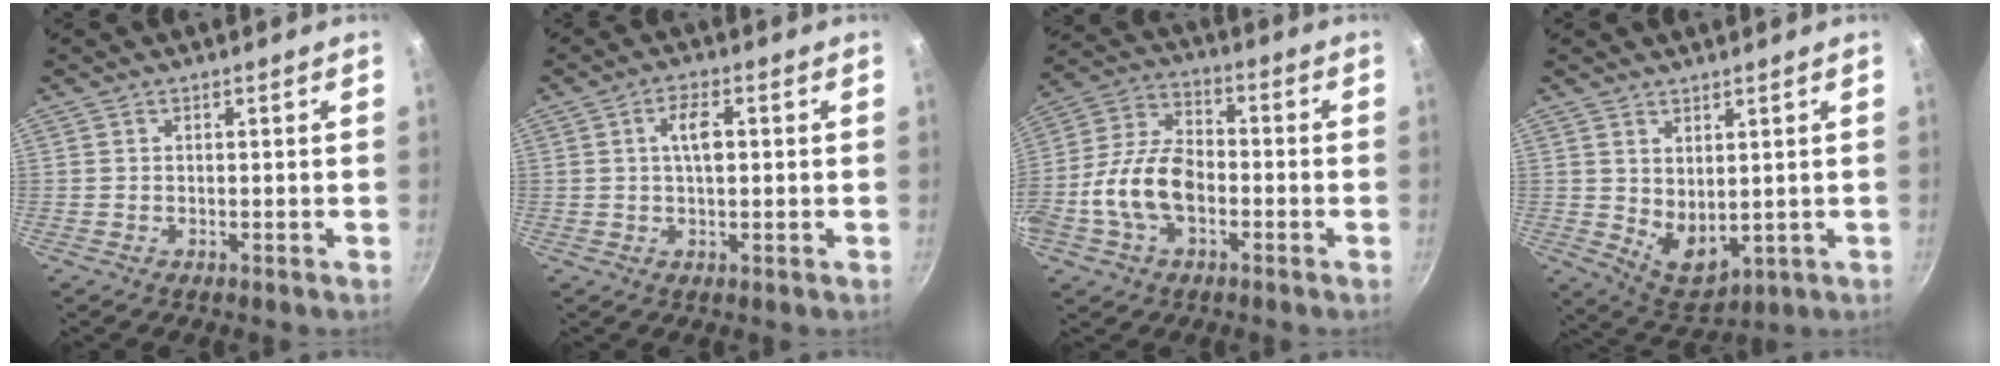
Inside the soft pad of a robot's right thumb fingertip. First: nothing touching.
{"total": 4.8, "force": [0.7, 2.0, 4.2], "torque": [-0.074, 0.008, 0.009]}
{"total": 13.6, "force": [-3.3, 8.6, 10.0], "torque": [-0.174, 0.039, -0.073]}
{"total": 7.1, "force": [1.7, 4.4, 5.4], "torque": [-0.067, -0.031, 0.050]}